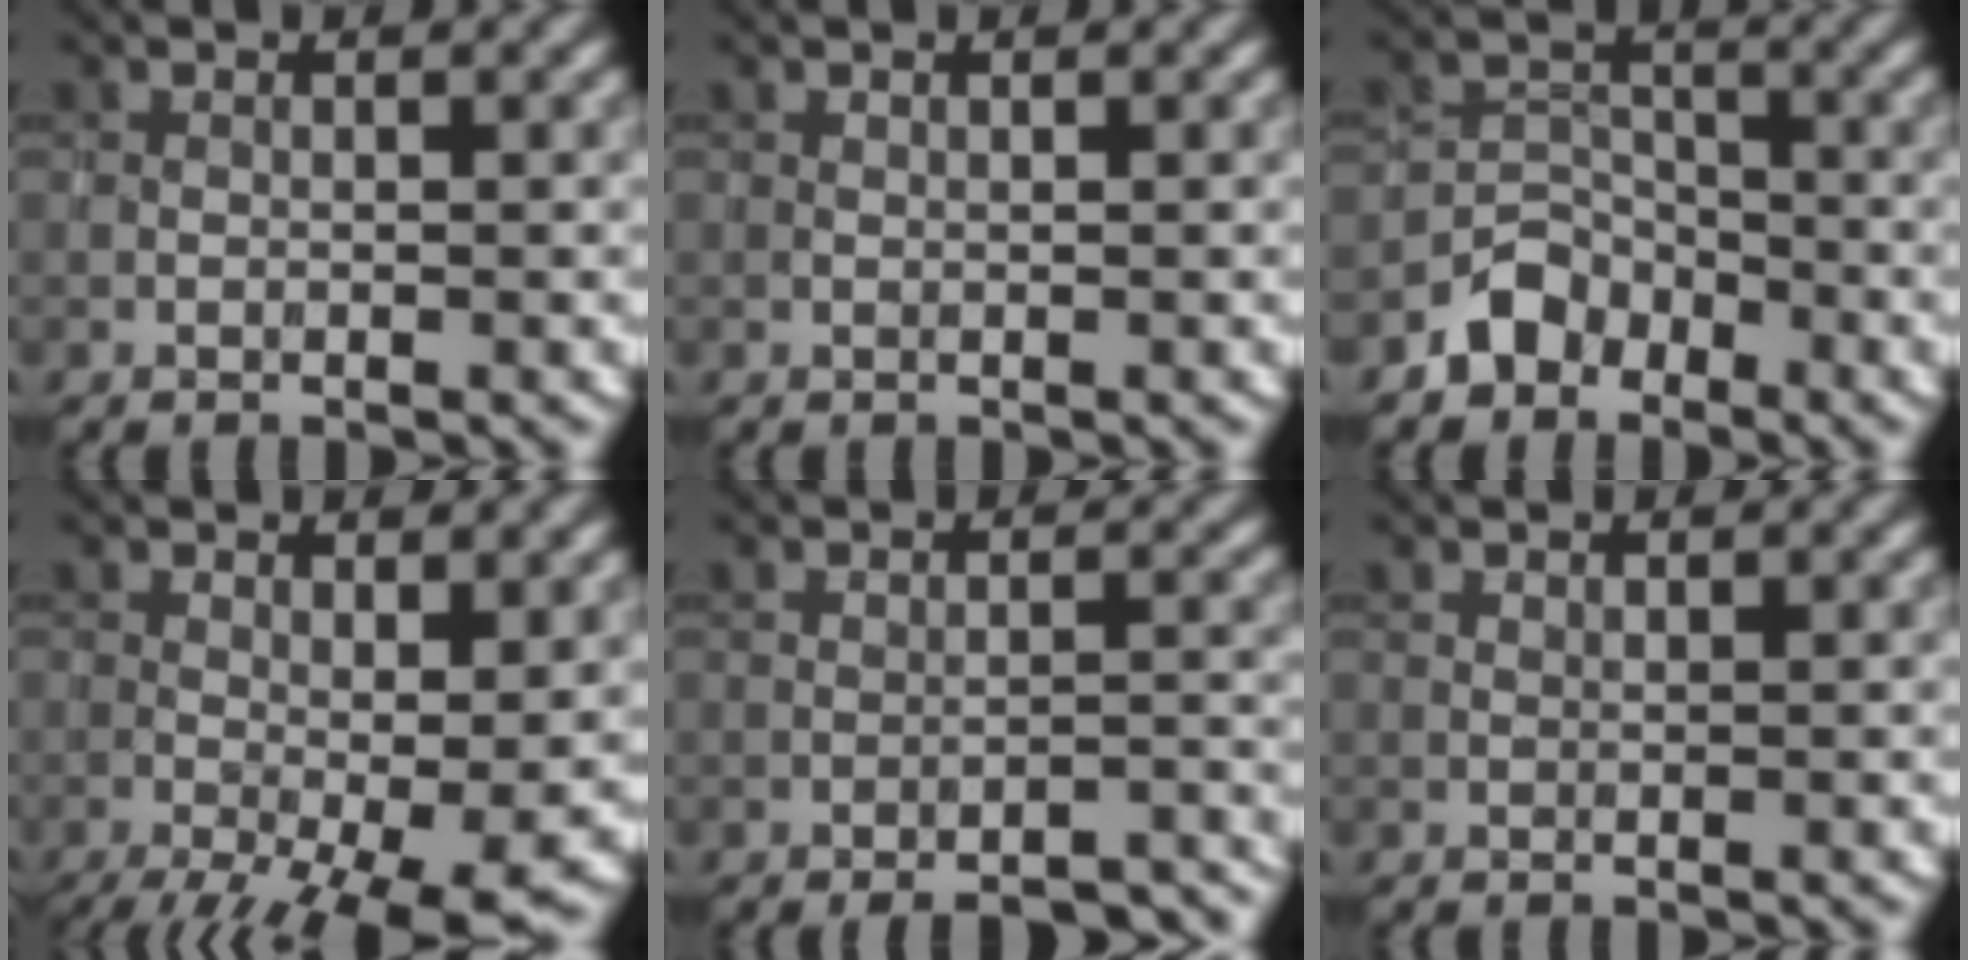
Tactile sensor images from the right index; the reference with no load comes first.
{"total": 0.0}
{"total": 3.1, "force": [-2.2, 2.0, 0.4], "torque": [0.003, 0.010, -0.046]}
{"total": 10.5, "force": [-3.8, 4.0, 8.9], "torque": [-0.136, -0.027, -0.048]}
{"total": 6.4, "force": [-5.8, 1.7, 2.1], "torque": [-0.019, 0.015, -0.065]}
{"total": 0.0}